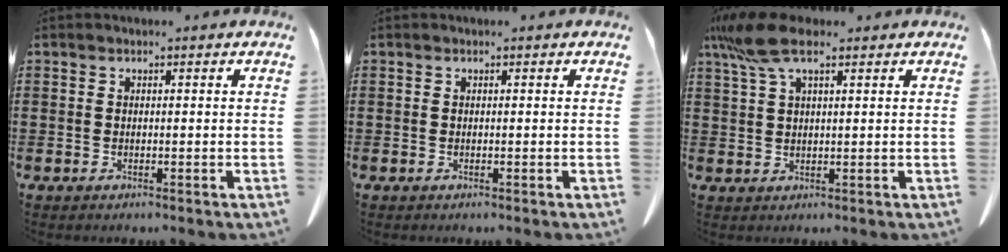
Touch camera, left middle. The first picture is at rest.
{"total": 0.0}
{"total": 7.5, "force": [4.4, 2.1, 5.7], "torque": [-0.133, -0.004, 0.075]}